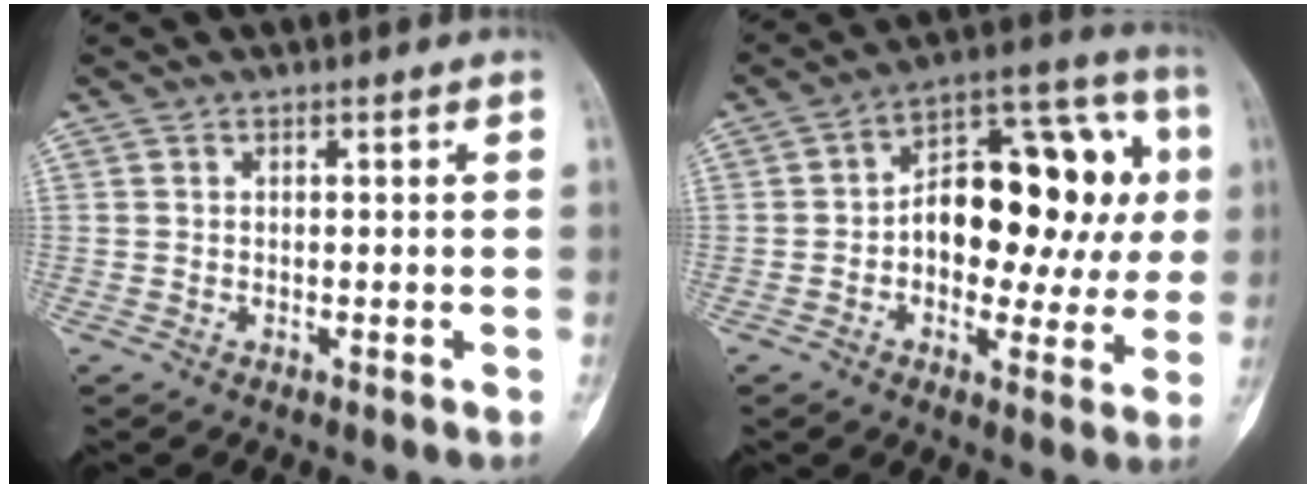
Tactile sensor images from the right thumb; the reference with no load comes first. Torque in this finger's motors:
{"motor_torque": [0.82, 0.93, 0.79, -0.52, 0.03]}